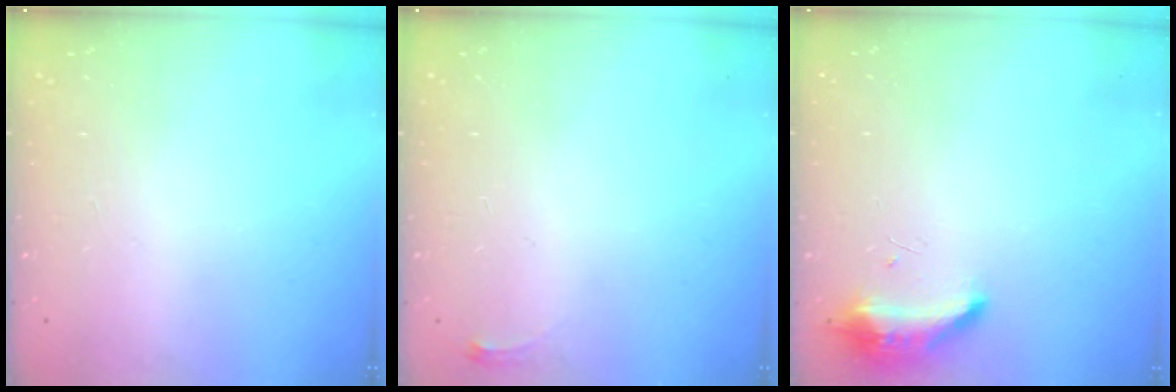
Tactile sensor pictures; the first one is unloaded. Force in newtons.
{"total": 2.8, "press": 2.8, "slide": 0.4}
{"total": 18.6, "press": 10.8, "slide": 15.1}